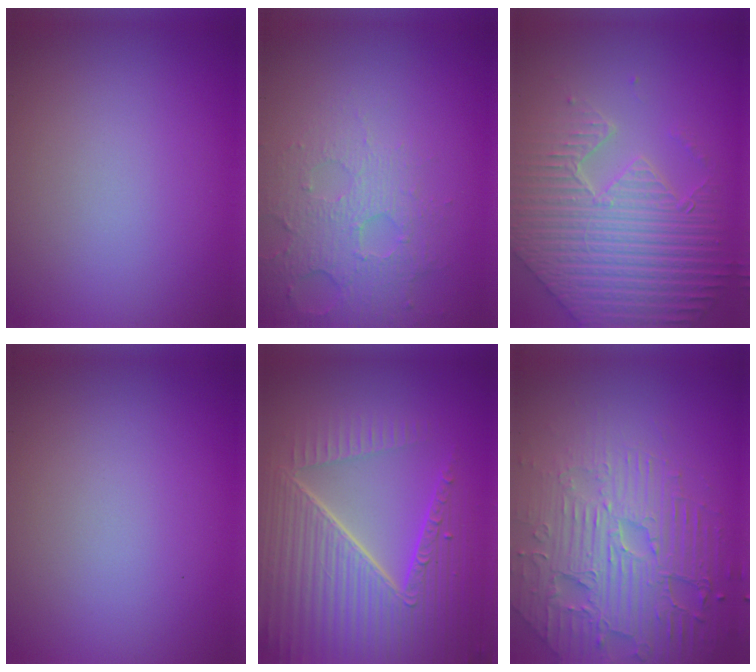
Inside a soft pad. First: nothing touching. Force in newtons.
{"total": 4.9, "press": 3.4, "slide": 3.5}
{"total": 8.9, "press": 6.3, "slide": 6.2}
{"total": 0.0}
{"total": 8.8, "press": 6.1, "slide": 6.4}
{"total": 7.6, "press": 5.7, "slide": 5.1}